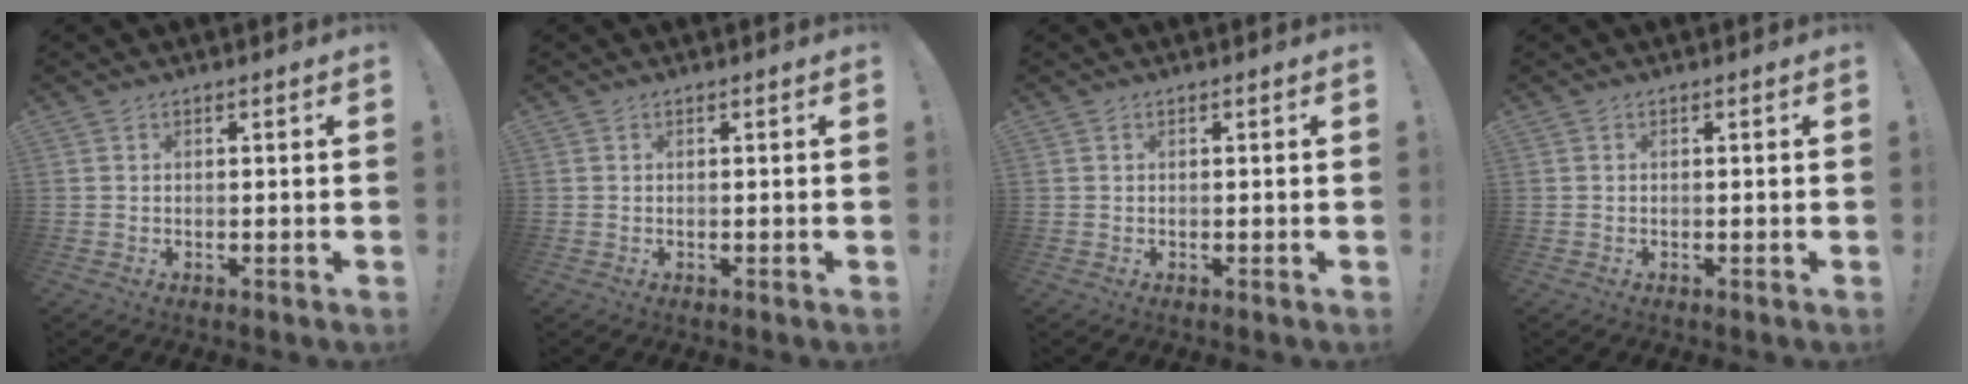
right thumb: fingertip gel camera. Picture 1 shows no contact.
{"total": 0.0}
{"total": 0.0}
{"total": 0.0}